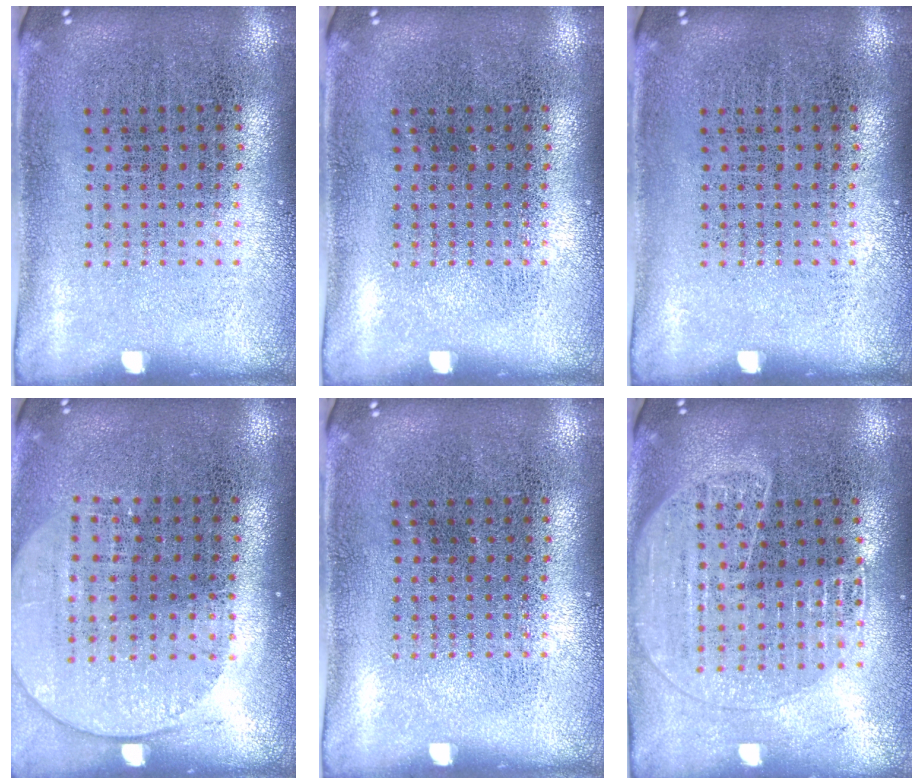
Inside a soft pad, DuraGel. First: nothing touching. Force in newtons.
{"total": 0.0}
{"total": 0.0}
{"total": 1.5, "press": 1.3, "slide": 0.7}
{"total": 0.0}
{"total": 1.8, "press": 1.7, "slide": 0.7}